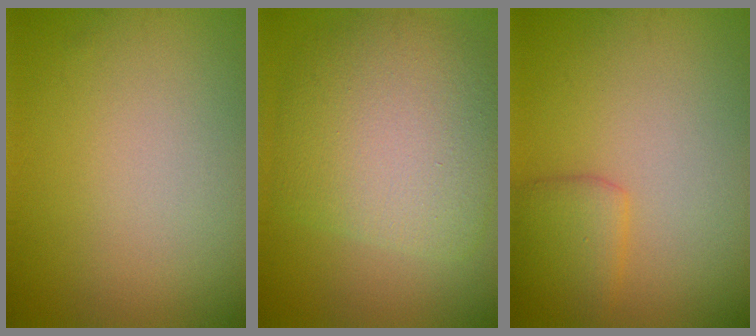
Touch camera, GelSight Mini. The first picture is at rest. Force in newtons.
{"total": 8.8, "press": 8.8, "slide": 0.2}
{"total": 2.7, "press": 2.7, "slide": 0.0}